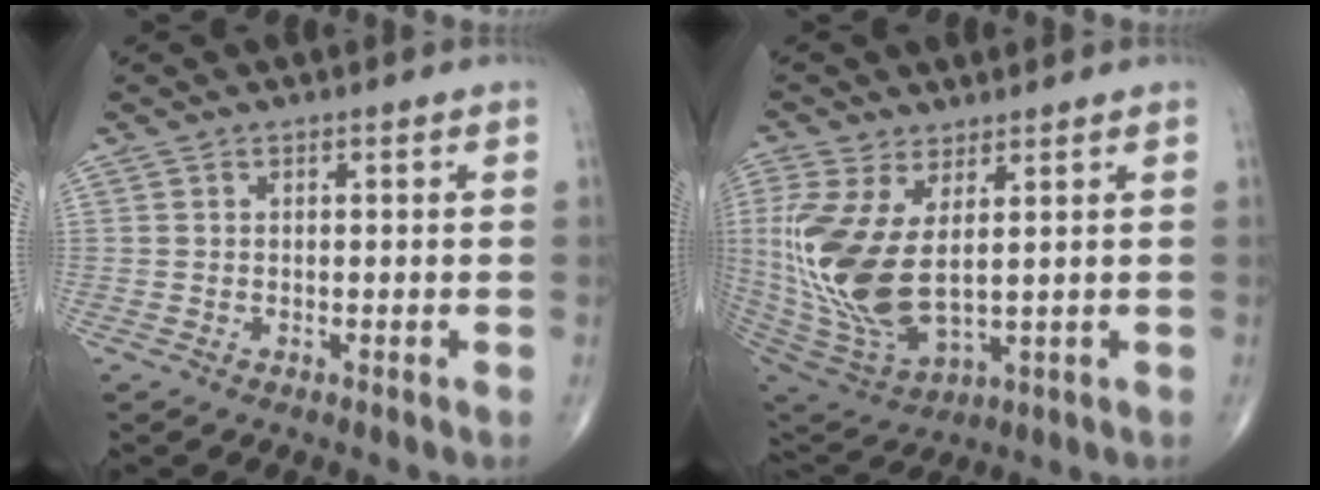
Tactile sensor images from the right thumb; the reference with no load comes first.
{"total": 17.5, "force": [2.4, 8.5, 15.1], "torque": [-0.347, -0.027, 0.068]}